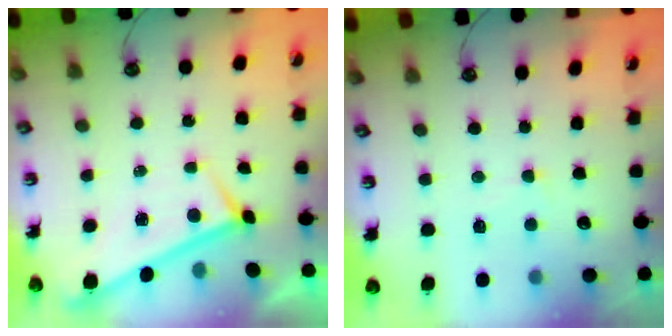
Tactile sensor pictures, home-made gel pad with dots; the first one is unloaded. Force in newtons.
{"total": 0.8, "press": 0.4, "slide": 0.6}